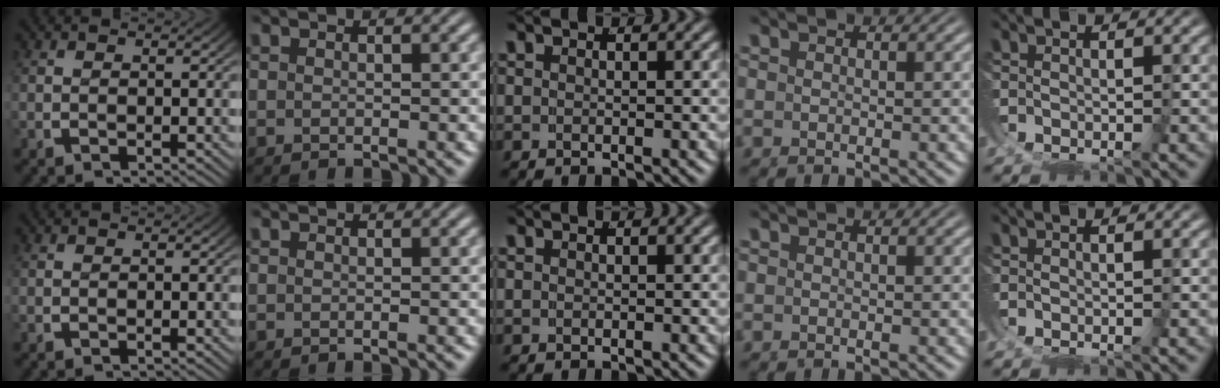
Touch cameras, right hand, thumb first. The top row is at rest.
{}